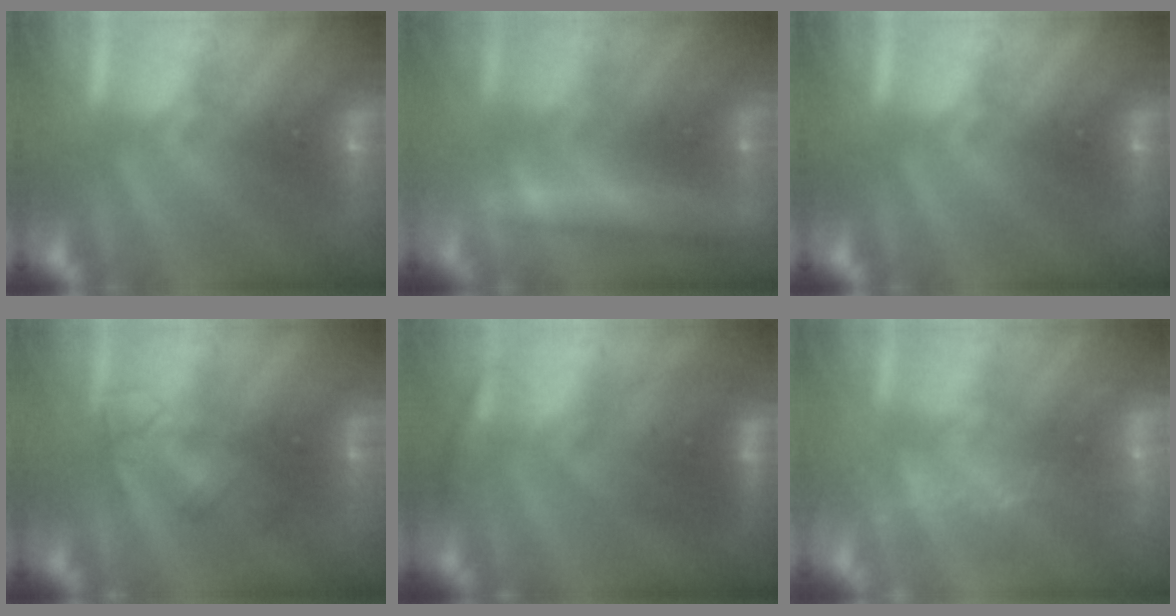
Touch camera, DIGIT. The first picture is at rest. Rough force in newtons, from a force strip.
{"total": 2.4}
{"total": 0.0}
{"total": 2.4}
{"total": 2.7}
{"total": 3.4}